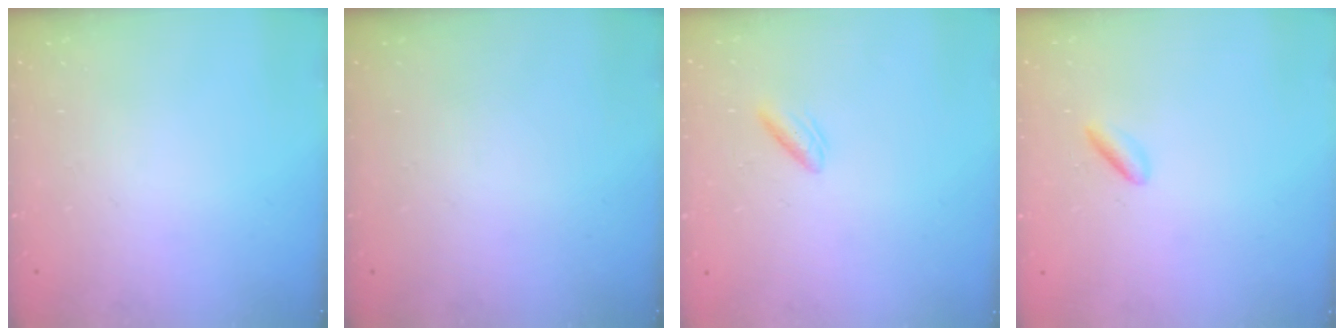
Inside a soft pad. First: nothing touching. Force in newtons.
{"total": 0.0}
{"total": 2.1, "press": 1.9, "slide": 0.9}
{"total": 1.5, "press": 1.3, "slide": 0.7}